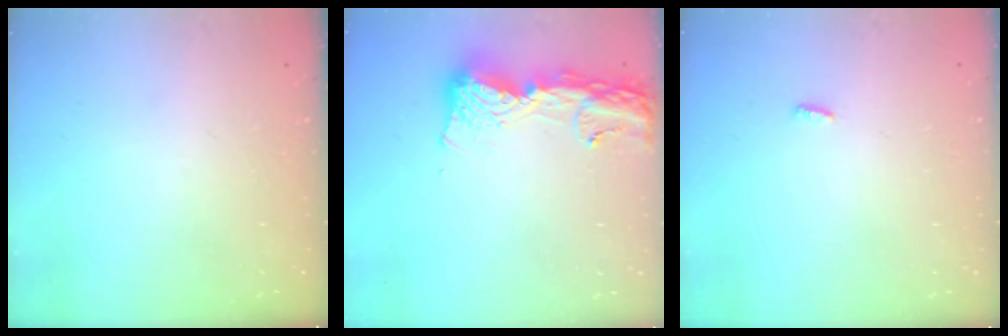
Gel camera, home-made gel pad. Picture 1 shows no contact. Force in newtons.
{"total": 13.9, "press": 13.8, "slide": 1.2}
{"total": 3.0, "press": 2.9, "slide": 0.8}